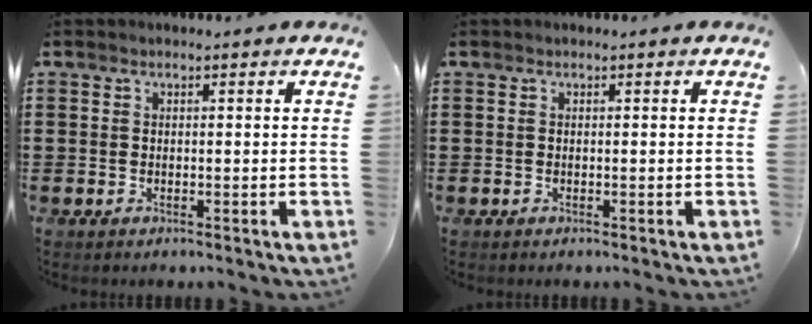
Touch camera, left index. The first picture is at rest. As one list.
[{"total": 0.0}]